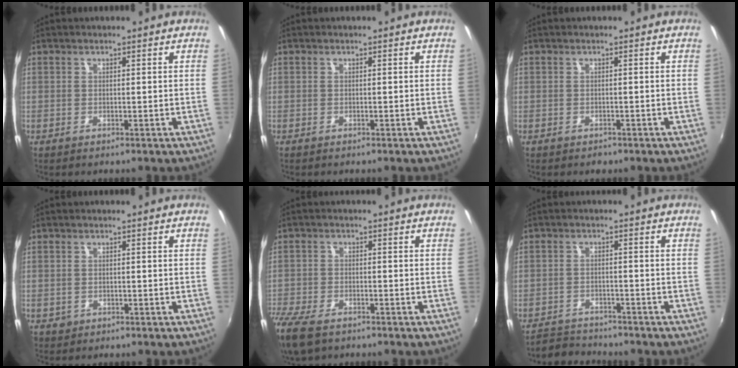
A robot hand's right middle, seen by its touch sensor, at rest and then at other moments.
{"total": 0.0}
{"total": 1.0, "force": [-0.7, 0.6, 0.1], "torque": [-0.006, -0.002, -0.009]}
{"total": 1.3, "force": [-0.5, 1.2, 0.3], "torque": [-0.008, -0.004, -0.004]}
{"total": 9.8, "force": [-7.1, 4.3, 5.3], "torque": [-0.146, -0.038, -0.139]}
{"total": 4.7, "force": [-4.5, 1.2, 0.1], "torque": [-0.022, 0.003, -0.082]}